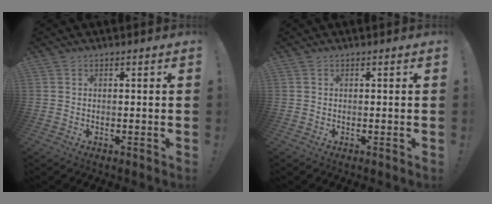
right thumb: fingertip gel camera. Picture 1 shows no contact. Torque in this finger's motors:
{"motor_torque": [-0.03, 0.03, 0.00, 0.00, 0.03]}